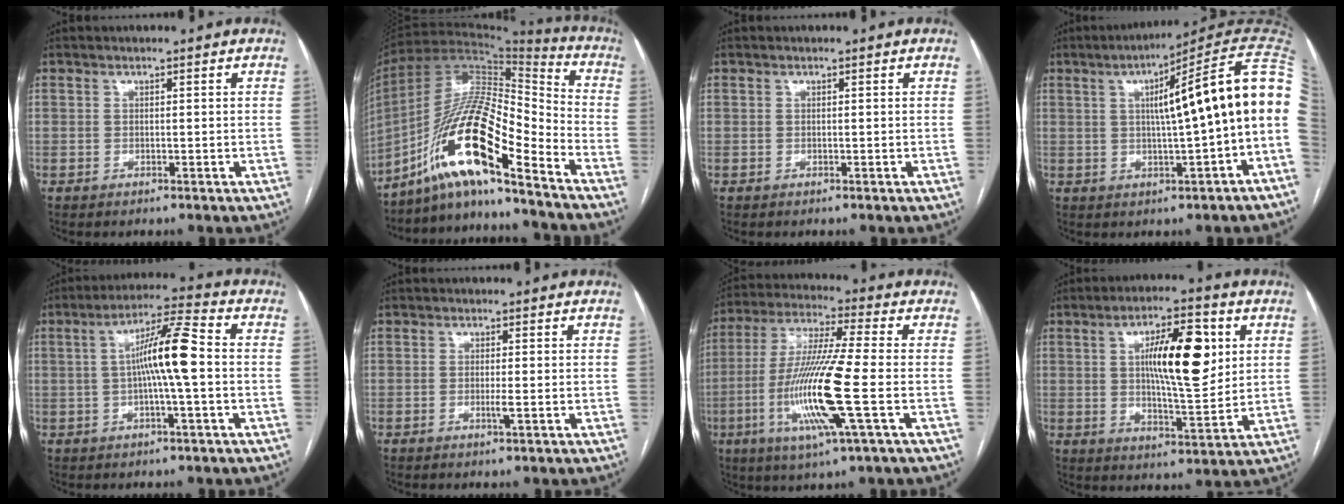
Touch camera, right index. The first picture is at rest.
{"total": 16.5, "force": [-10.3, 2.2, 12.7], "torque": [-0.239, 0.014, -0.184]}
{"total": 0.0}
{"total": 16.1, "force": [1.8, -0.2, 16.0], "torque": [-0.206, 0.035, 0.020]}
{"total": 9.2, "force": [-0.2, 0.2, 9.2], "torque": [-0.164, 0.019, -0.009]}
{"total": 1.3, "force": [-0.3, -0.2, 1.2], "torque": [-0.026, -0.004, -0.006]}
{"total": 15.5, "force": [-3.7, -0.2, 15.1], "torque": [-0.311, -0.016, -0.078]}
{"total": 12.9, "force": [3.2, 3.2, 12.1], "torque": [-0.199, 0.008, 0.051]}